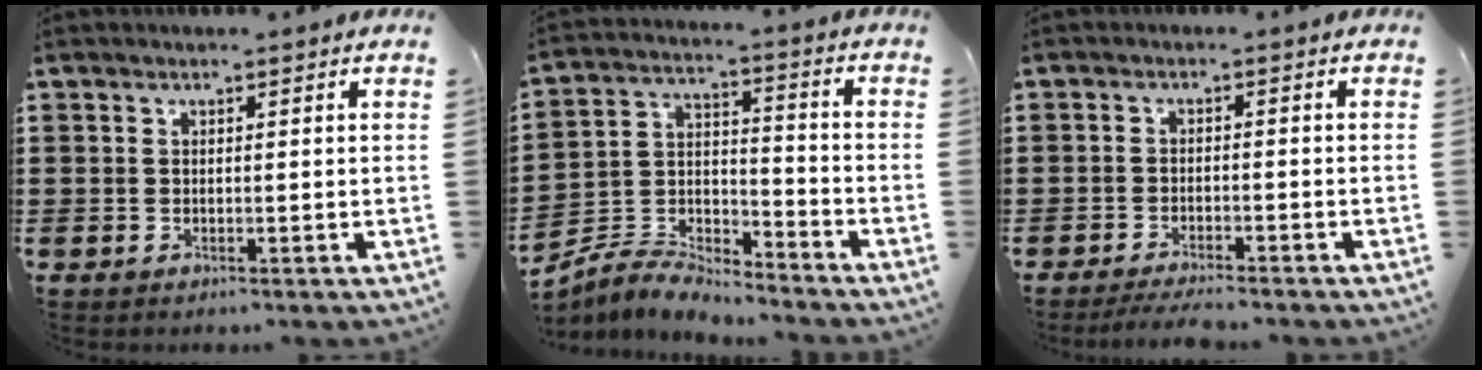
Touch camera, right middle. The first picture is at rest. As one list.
[{"total": 6.4, "force": [-6.2, 0.9, 0.8], "torque": [-0.031, 0.002, -0.129]}, {"total": 2.8, "force": [-2.6, -0.1, 1.0], "torque": [-0.017, -0.002, -0.050]}]